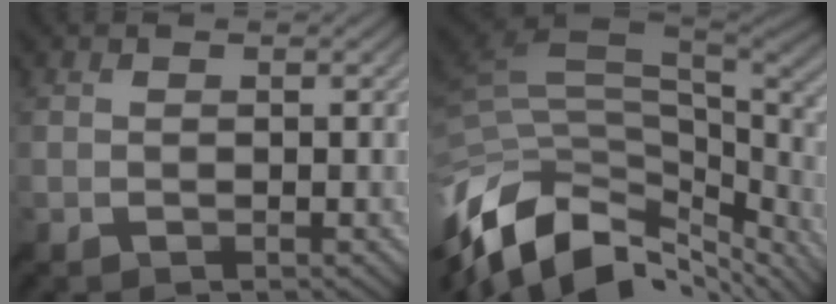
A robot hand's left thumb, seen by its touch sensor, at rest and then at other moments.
{"total": 14.9, "force": [-6.3, 8.9, 10.1], "torque": [-0.245, -0.026, -0.099]}